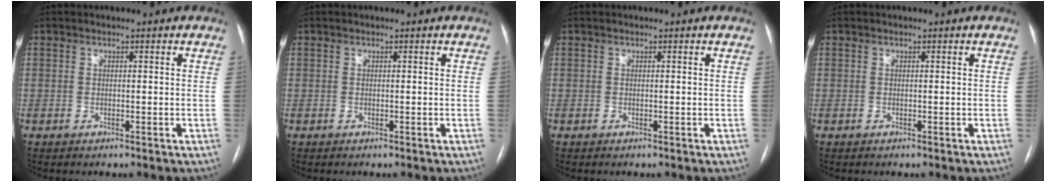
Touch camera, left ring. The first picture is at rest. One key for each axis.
{"total": 0.0}
{"total": 0.0}
{"total": 0.0}